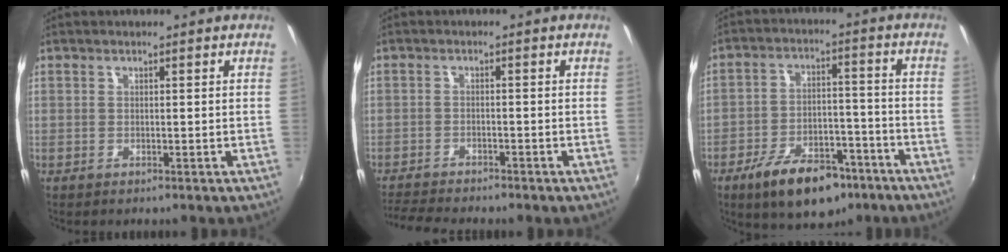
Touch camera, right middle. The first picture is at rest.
{"total": 6.7, "force": [-6.3, 0.8, 2.2], "torque": [-0.064, -0.018, -0.106]}
{"total": 14.5, "force": [-9.5, 7.1, 8.4], "torque": [-0.156, 0.006, -0.140]}